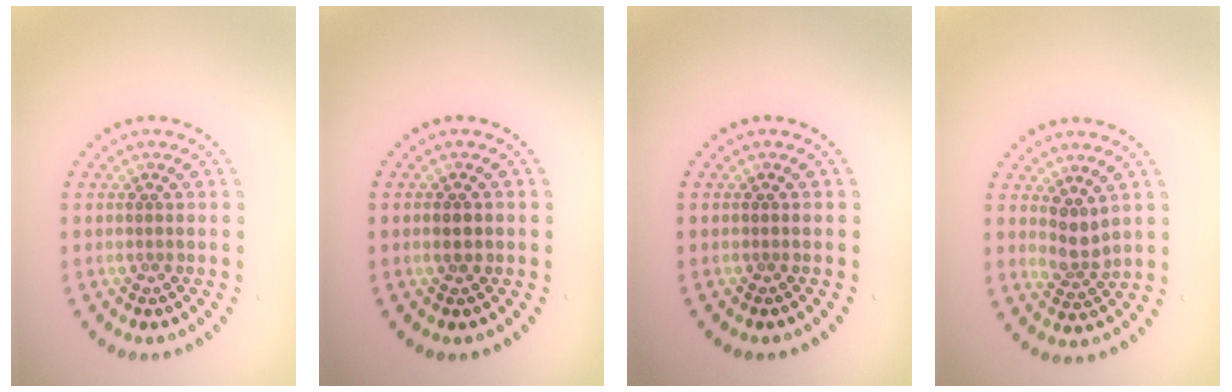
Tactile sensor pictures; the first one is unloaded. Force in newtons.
{"total": 1.2, "press": 1.2, "slide": 0.2}
{"total": 0.0}
{"total": 2.2, "press": 1.6, "slide": 1.5}